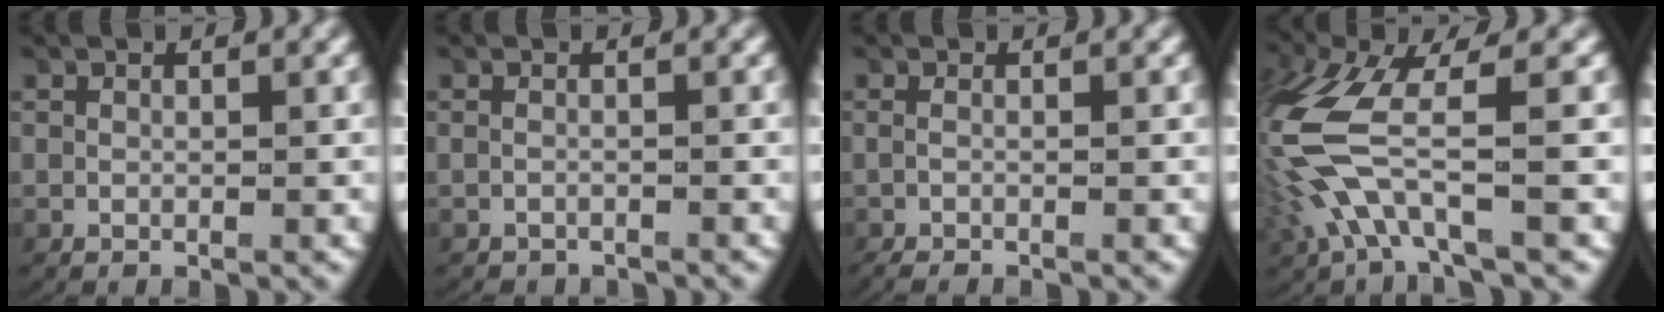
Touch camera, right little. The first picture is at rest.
{"total": 1.3, "force": [-1.3, 0.0, -0.1], "torque": [-0.002, -0.007, -0.017]}
{"total": 1.5, "force": [-1.4, 0.1, 0.7], "torque": [-0.014, -0.005, -0.019]}
{"total": 6.1, "force": [-1.0, 3.1, 5.2], "torque": [-0.146, -0.019, -0.009]}